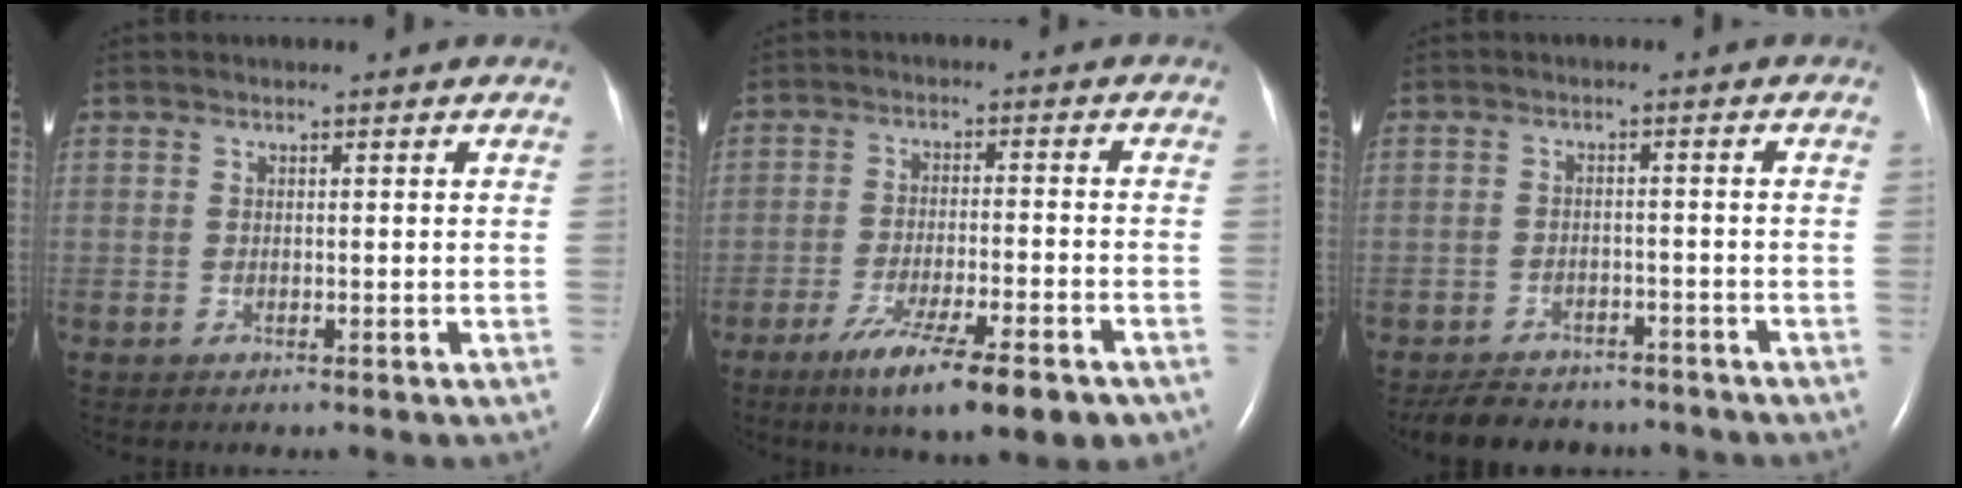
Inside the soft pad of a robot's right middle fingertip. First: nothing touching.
{"total": 12.8, "force": [-8.4, 2.0, 9.5], "torque": [-0.136, -0.024, -0.125]}
{"total": 9.5, "force": [-8.4, 3.7, 2.5], "torque": [-0.048, -0.001, -0.112]}